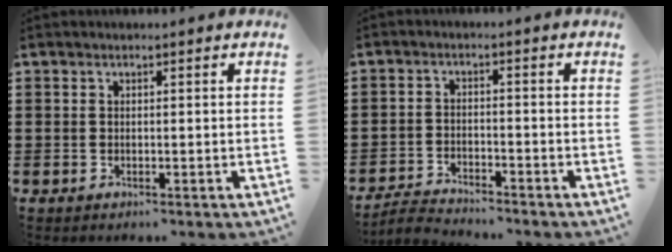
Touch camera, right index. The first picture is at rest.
{"total": 3.4, "force": [-3.4, 0.2, -0.1], "torque": [-0.011, 0.001, -0.075]}